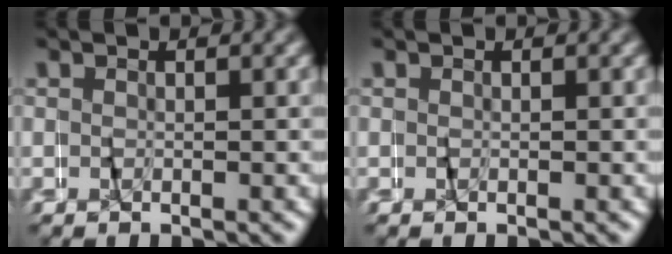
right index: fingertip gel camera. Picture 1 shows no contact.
{"total": 0.0}